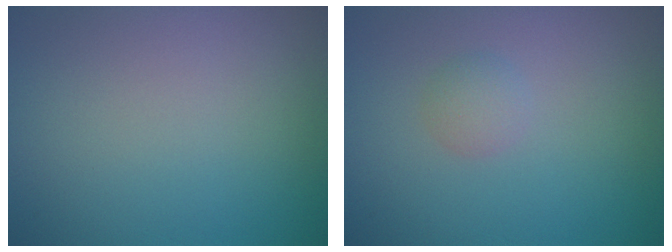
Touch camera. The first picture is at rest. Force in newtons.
{"total": 1.3, "press": 1.3, "slide": 0.1}